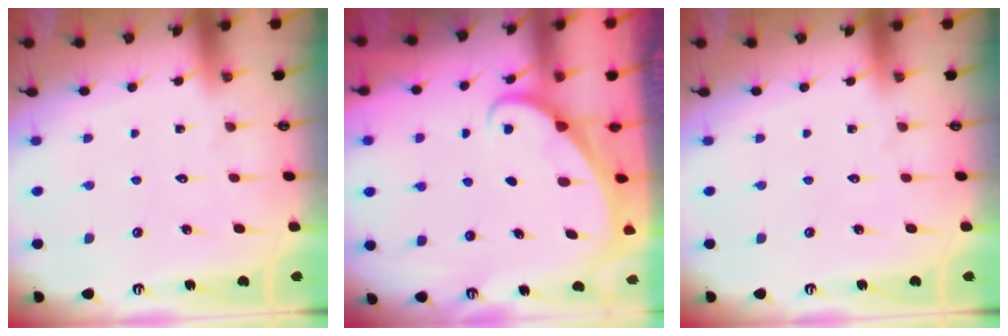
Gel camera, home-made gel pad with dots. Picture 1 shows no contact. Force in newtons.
{"total": 1.8, "press": 1.8, "slide": 0.1}
{"total": 0.0}